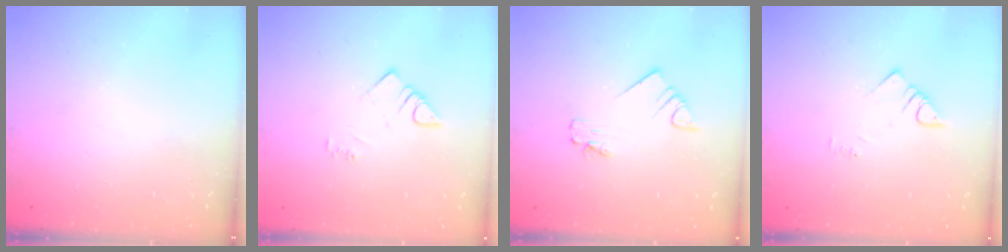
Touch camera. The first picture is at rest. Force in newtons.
{"total": 4.5, "press": 4.5, "slide": 0.5}
{"total": 2.0, "press": 2.0, "slide": 0.3}
{"total": 3.0, "press": 3.0, "slide": 0.6}